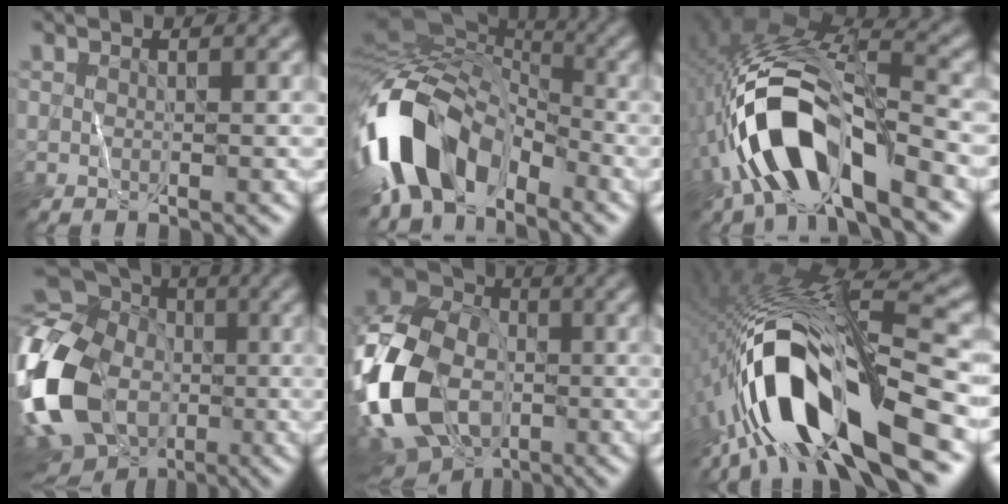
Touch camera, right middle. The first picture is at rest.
{"total": 12.6, "force": [-5.7, 7.6, 8.3], "torque": [-0.161, 0.008, -0.119]}
{"total": 12.0, "force": [-5.3, 4.9, 9.6], "torque": [-0.195, 0.007, -0.098]}
{"total": 19.0, "force": [-3.9, 14.9, 11.1], "torque": [-0.250, -0.016, -0.088]}
{"total": 18.8, "force": [-4.9, 13.4, 12.3], "torque": [-0.292, -0.015, -0.093]}
{"total": 16.7, "force": [-6.0, 5.4, 14.6], "torque": [-0.270, 0.011, -0.103]}